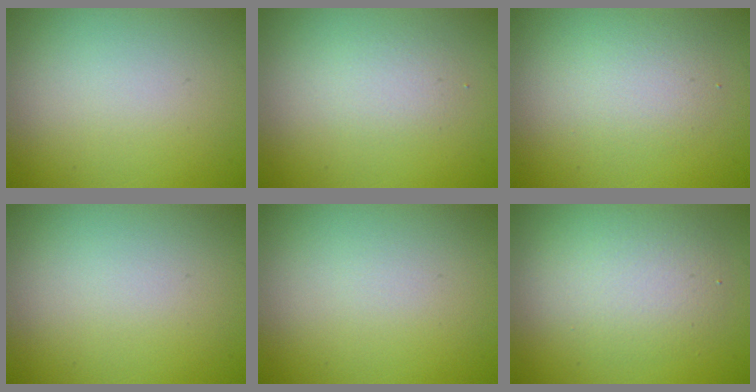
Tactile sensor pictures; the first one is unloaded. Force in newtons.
{"total": 1.6, "press": 1.6, "slide": 0.3}
{"total": 2.4, "press": 2.4, "slide": 0.3}
{"total": 0.0}
{"total": 0.0}
{"total": 4.1, "press": 4.1, "slide": 0.4}